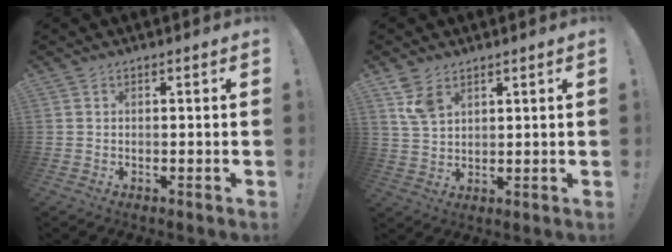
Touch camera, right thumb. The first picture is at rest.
{"total": 6.2, "force": [3.8, 3.4, 3.5], "torque": [-0.066, -0.014, 0.074]}